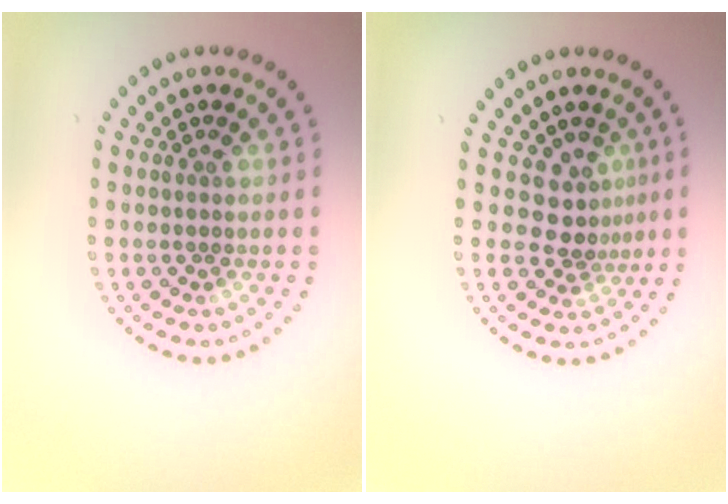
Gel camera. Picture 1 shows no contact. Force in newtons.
{"total": 2.8, "press": 2.0, "slide": 2.0}